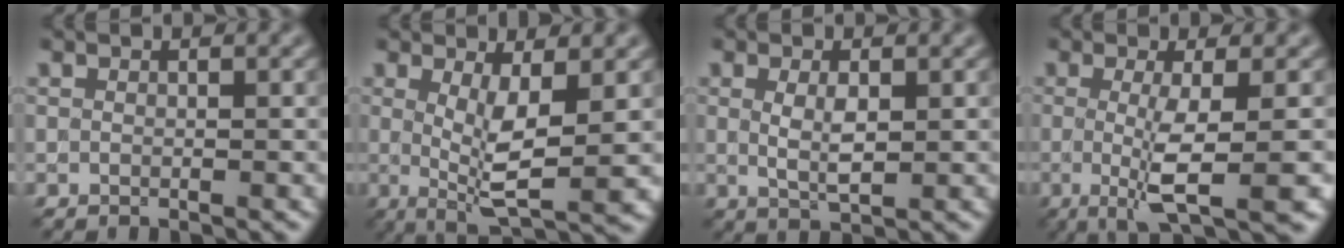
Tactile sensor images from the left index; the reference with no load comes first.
{"total": 5.4, "force": [0.4, 1.4, 5.2], "torque": [-0.092, -0.010, 0.009]}
{"total": 2.3, "force": [0.5, 0.8, 2.1], "torque": [-0.047, -0.003, 0.010]}
{"total": 5.7, "force": [-0.6, 1.2, 5.5], "torque": [-0.094, -0.011, -0.011]}